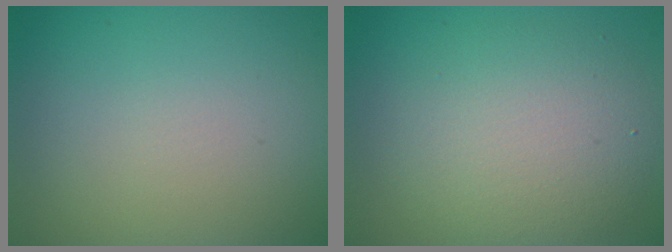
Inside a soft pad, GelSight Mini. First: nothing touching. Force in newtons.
{"total": 4.9, "press": 4.9, "slide": 0.4}